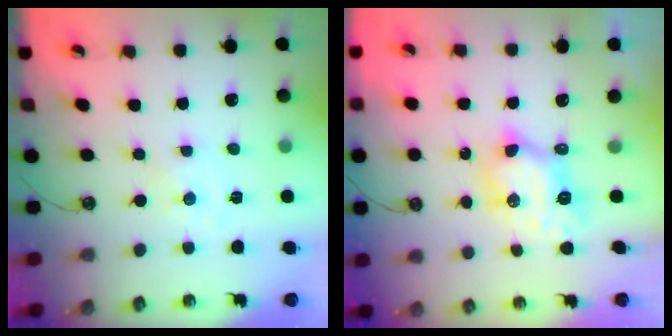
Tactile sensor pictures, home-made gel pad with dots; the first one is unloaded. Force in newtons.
{"total": 7.2, "press": 7.2, "slide": 0.6}